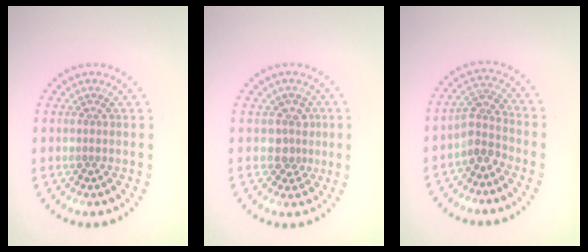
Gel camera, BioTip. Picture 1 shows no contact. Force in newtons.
{"total": 2.2, "press": 1.8, "slide": 1.1}
{"total": 2.6, "press": 2.0, "slide": 1.6}